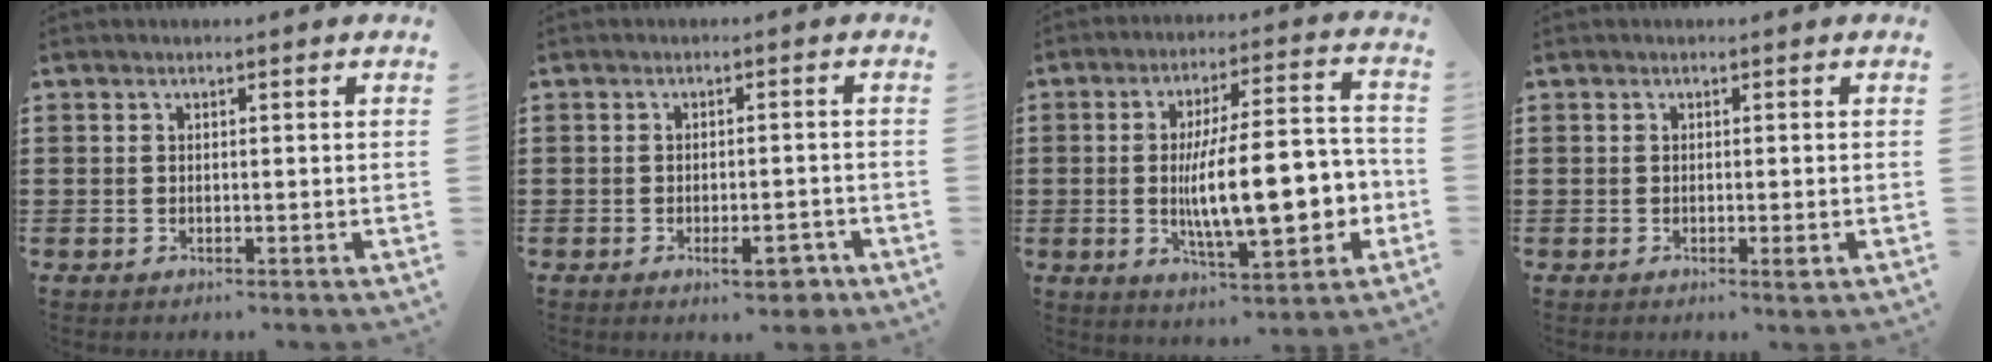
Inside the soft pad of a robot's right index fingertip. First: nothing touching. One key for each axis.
{"total": 4.5, "fx": -2.3, "fy": 1.5, "fz": 3.6, "tx": -0.052, "ty": 0.002, "tz": -0.037}
{"total": 15.5, "fx": -2.6, "fy": 5.4, "fz": 14.3, "tx": -0.208, "ty": -0.011, "tz": -0.044}
{"total": 1.6, "fx": -0.3, "fy": 0.1, "fz": 1.5, "tx": -0.034, "ty": -0.009, "tz": -0.007}